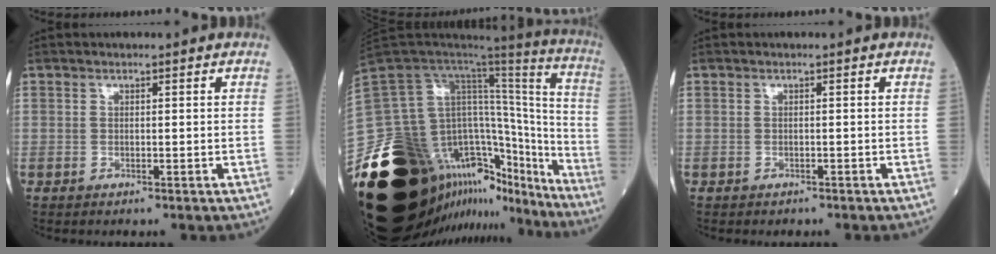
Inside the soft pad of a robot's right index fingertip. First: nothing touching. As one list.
[{"total": 47.4, "force": [-29.2, 22.1, 30.1], "torque": [-0.564, -0.026, -0.442]}, {"total": 0.9, "force": [-0.8, 0.4, 0.2], "torque": [-0.010, 0.000, -0.011]}]